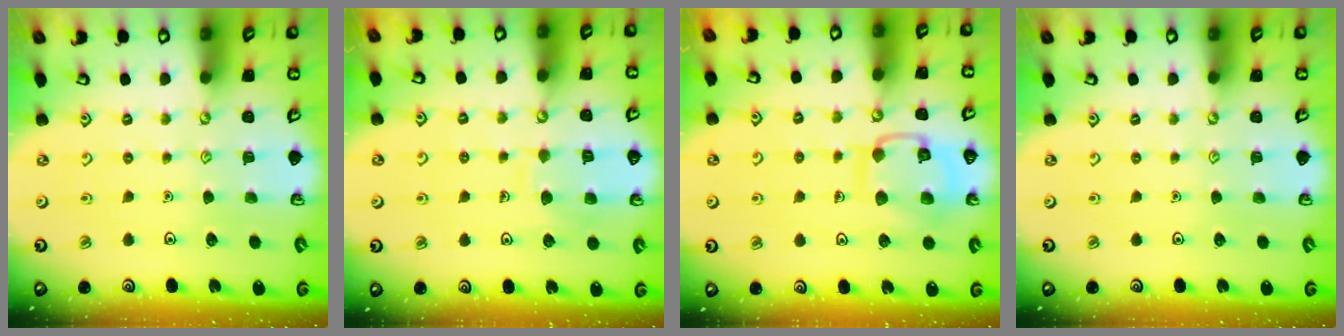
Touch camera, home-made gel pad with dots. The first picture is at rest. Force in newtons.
{"total": 7.3, "press": 7.3, "slide": 0.7}
{"total": 12.8, "press": 12.8, "slide": 1.1}
{"total": 0.0}